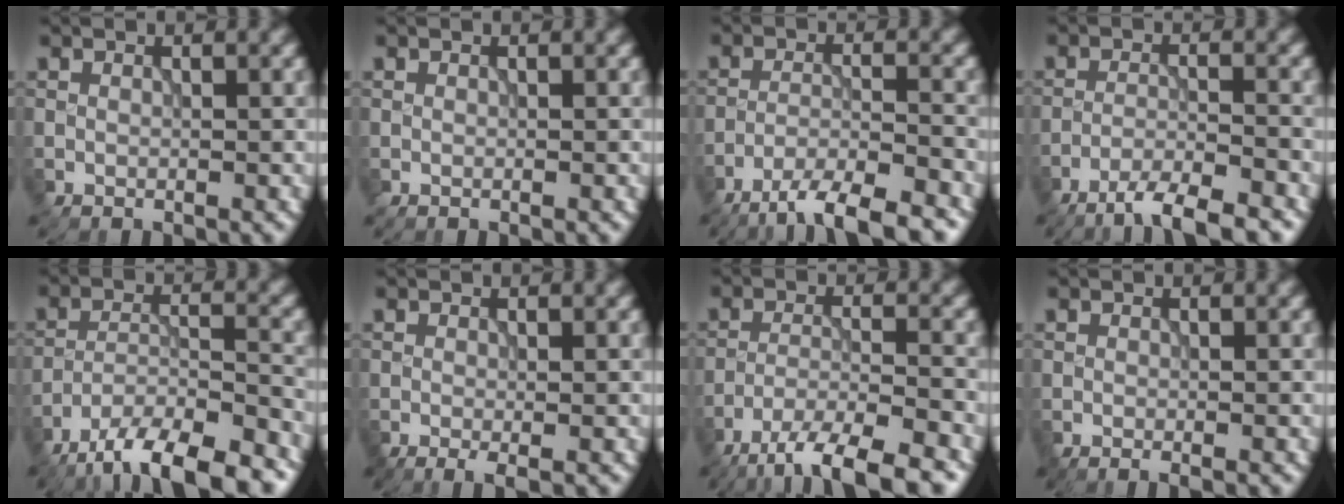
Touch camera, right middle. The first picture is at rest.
{"total": 0.0}
{"total": 7.4, "force": [-5.9, 1.5, 4.3], "torque": [-0.062, -0.007, -0.096]}
{"total": 5.0, "force": [-4.1, 0.6, 2.9], "torque": [-0.045, 0.001, -0.075]}
{"total": 12.3, "force": [-10.2, 3.3, 6.0], "torque": [-0.093, -0.018, -0.153]}
{"total": 1.5, "force": [-0.7, 0.3, 1.2], "torque": [-0.021, -0.006, -0.015]}
{"total": 8.4, "force": [-6.5, 1.8, 5.0], "torque": [-0.076, -0.013, -0.106]}
{"total": 1.0, "force": [-0.7, 0.2, 0.8], "torque": [-0.005, -0.007, -0.013]}